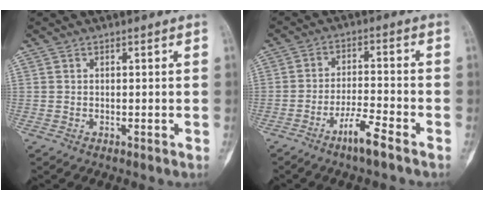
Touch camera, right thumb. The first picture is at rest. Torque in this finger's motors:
{"motor_torque": [1.00, 0.12, 0.75, -0.27, 0.25]}